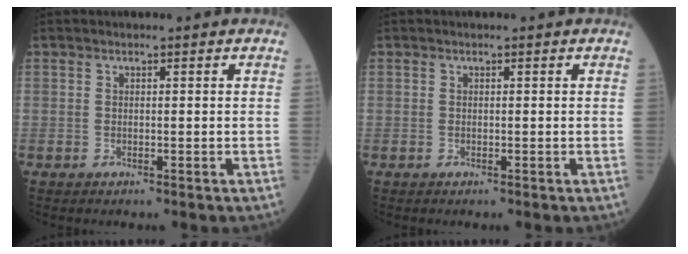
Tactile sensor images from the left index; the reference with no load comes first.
{"total": 0.0}